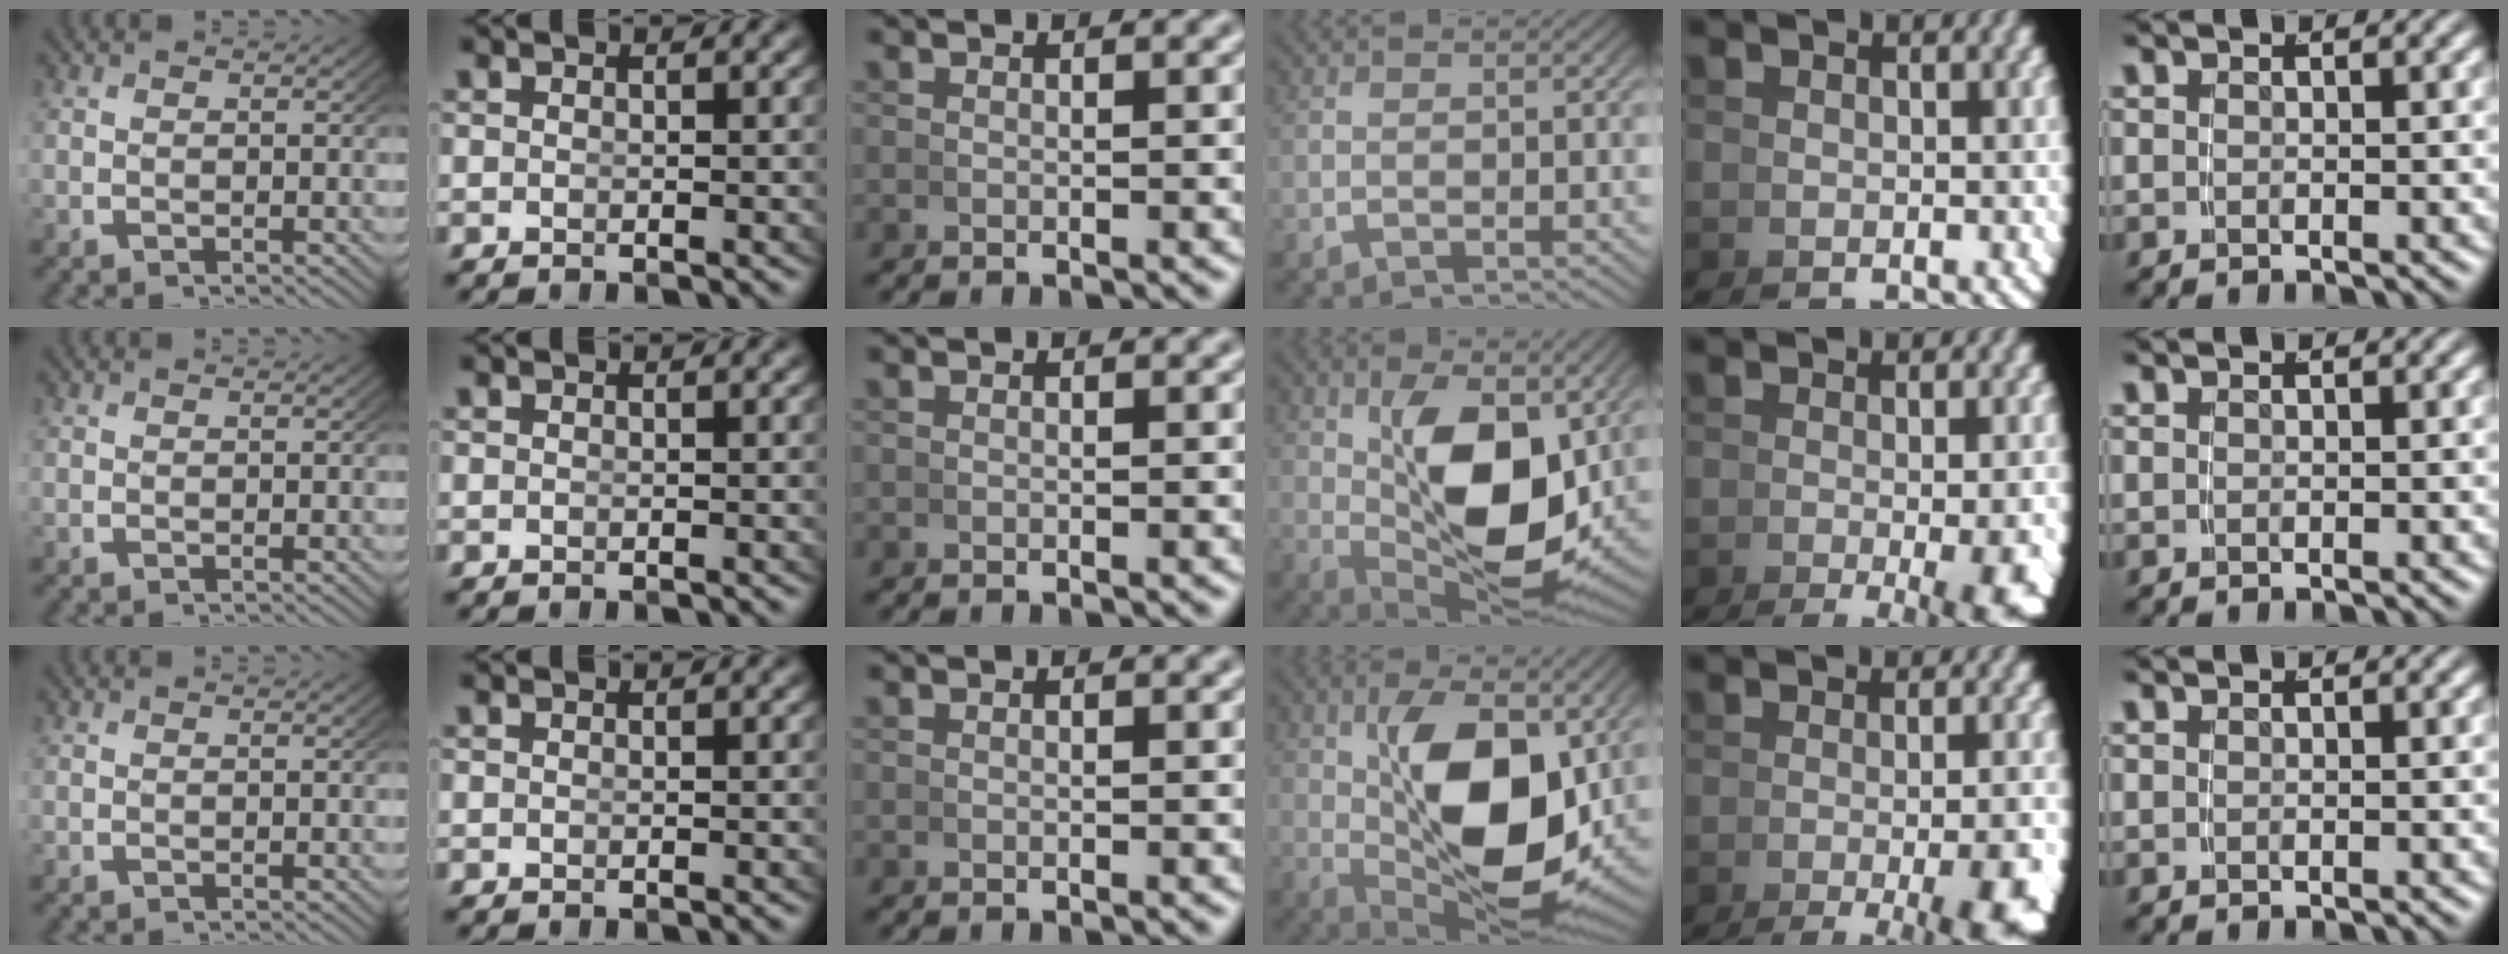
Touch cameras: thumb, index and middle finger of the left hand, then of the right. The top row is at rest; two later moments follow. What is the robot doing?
{"motion": "grasp_and_lifting", "object": "pen"}